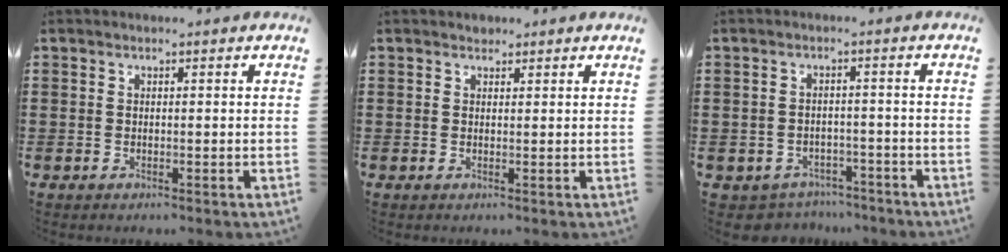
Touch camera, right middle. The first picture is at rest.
{"total": 1.0, "force": [0.9, 0.5, -0.1], "torque": [0.001, 0.000, 0.018]}
{"total": 2.7, "force": [-2.5, 0.9, -0.4], "torque": [-0.005, 0.001, -0.059]}